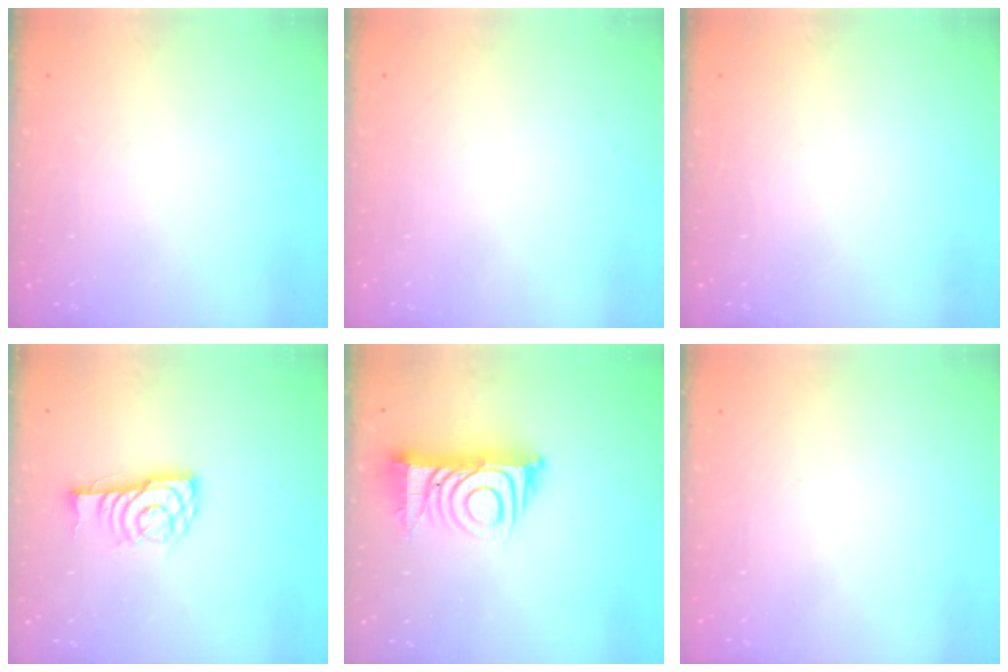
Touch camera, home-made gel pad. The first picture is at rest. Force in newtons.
{"total": 1.6, "press": 1.6, "slide": 0.1}
{"total": 0.0}
{"total": 11.1, "press": 11.0, "slide": 0.6}
{"total": 13.7, "press": 13.7, "slide": 0.8}
{"total": 1.6, "press": 1.6, "slide": 0.1}